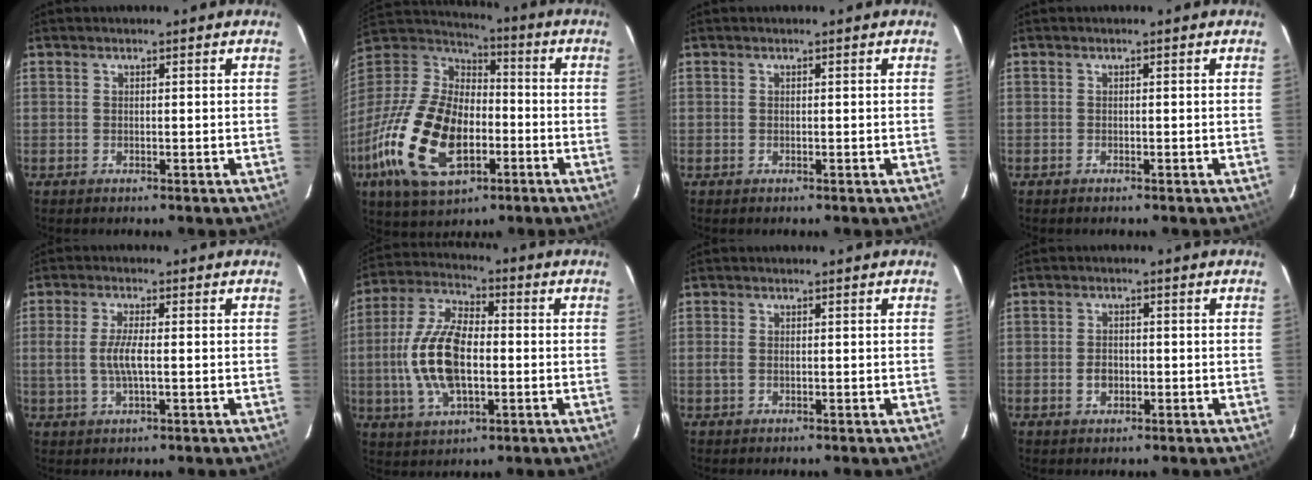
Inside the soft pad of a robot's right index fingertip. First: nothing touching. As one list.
[{"total": 25.1, "force": [-9.3, 14.5, 18.3], "torque": [-0.410, -0.031, -0.159]}, {"total": 0.0}, {"total": 0.0}, {"total": 5.0, "force": [-0.4, 1.3, 4.8], "torque": [-0.096, -0.002, -0.006]}, {"total": 14.9, "force": [-1.7, 7.3, 12.9], "torque": [-0.272, 0.005, -0.031]}, {"total": 1.4, "force": [-0.2, 0.8, 1.1], "torque": [-0.025, -0.002, -0.003]}, {"total": 2.8, "force": [-0.8, 2.2, 1.5], "torque": [-0.029, 0.002, -0.013]}]